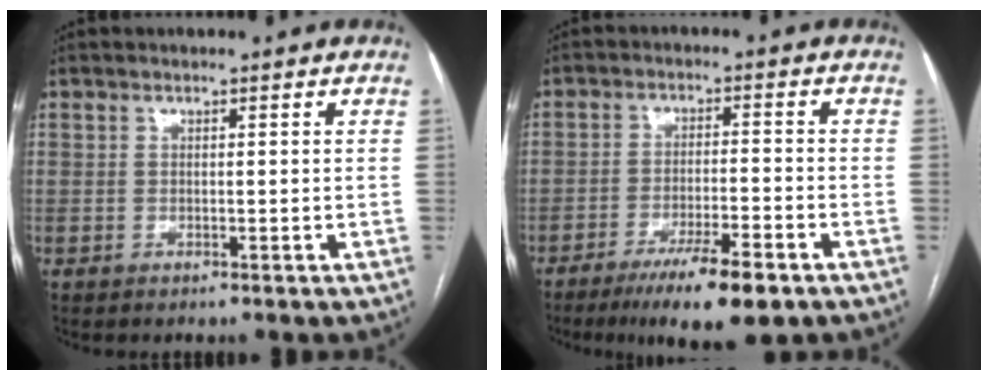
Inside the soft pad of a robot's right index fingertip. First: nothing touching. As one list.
[{"total": 10.6, "force": [-6.9, 1.5, 7.9], "torque": [-0.130, -0.020, -0.109]}]